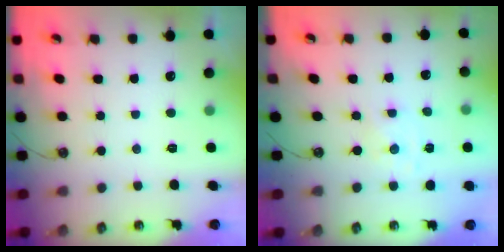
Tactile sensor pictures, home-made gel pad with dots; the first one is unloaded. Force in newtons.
{"total": 0.6, "press": 0.6, "slide": 0.2}